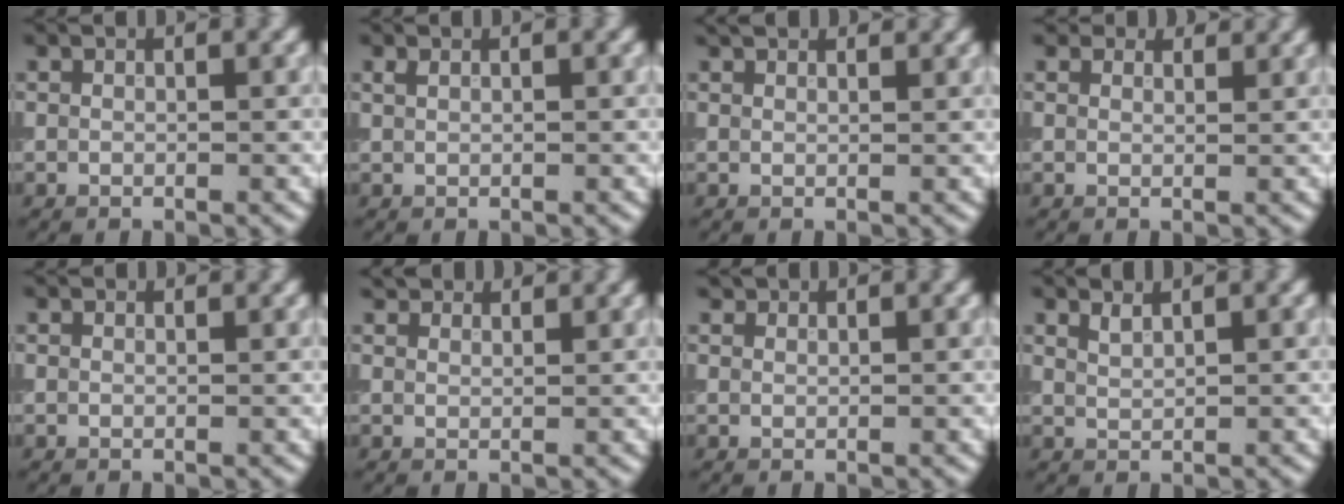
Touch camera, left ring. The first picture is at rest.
{"total": 0.6, "force": [0.4, 0.2, 0.4], "torque": [-0.008, 0.004, 0.010]}
{"total": 2.9, "force": [2.7, 0.5, 0.9], "torque": [-0.017, 0.006, 0.034]}
{"total": 2.9, "force": [2.6, 1.1, 0.7], "torque": [-0.013, -0.007, 0.034]}
{"total": 1.1, "force": [1.1, 0.2, 0.2], "torque": [-0.008, -0.005, 0.009]}
{"total": 4.7, "force": [4.1, 1.8, 1.6], "torque": [-0.039, 0.008, 0.061]}
{"total": 1.1, "force": [1.0, 0.5, 0.2], "torque": [-0.004, -0.001, 0.017]}
{"total": 1.0, "force": [0.9, 0.2, 0.5], "torque": [-0.012, -0.002, 0.022]}